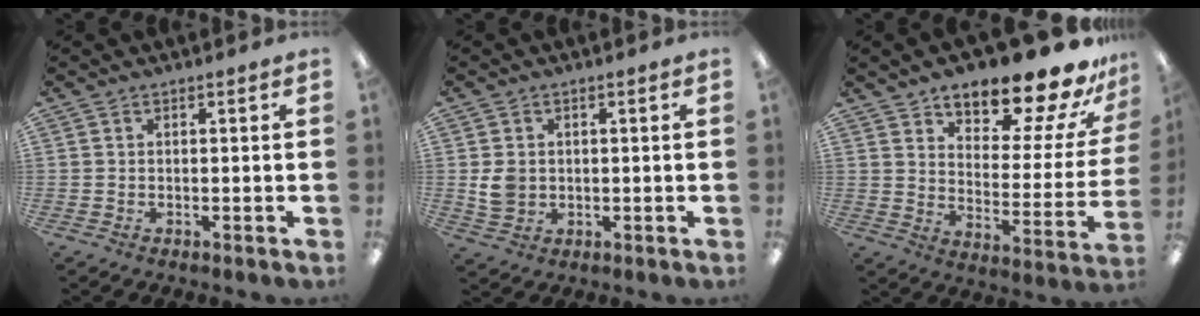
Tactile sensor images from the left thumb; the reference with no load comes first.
{"total": 4.9, "force": [0.3, 4.1, 2.5], "torque": [-0.038, 0.000, 0.004]}
{"total": 19.8, "force": [16.2, 6.7, 9.1], "torque": [-0.121, -0.113, 0.266]}